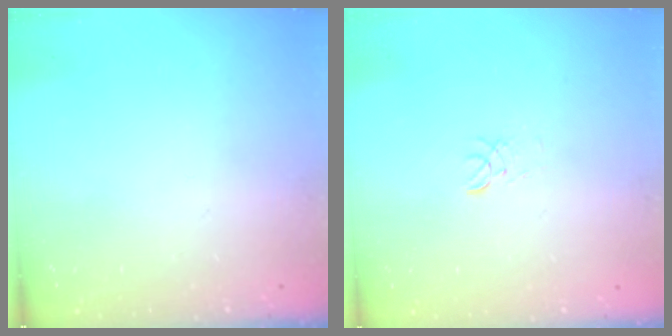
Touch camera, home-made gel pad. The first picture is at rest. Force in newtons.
{"total": 2.9, "press": 2.8, "slide": 0.3}